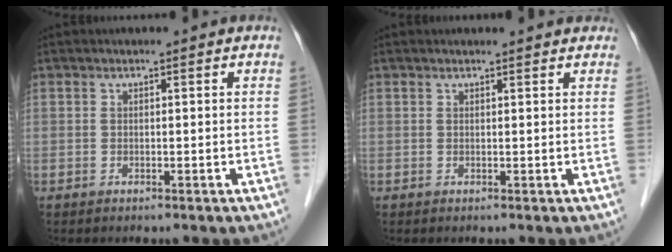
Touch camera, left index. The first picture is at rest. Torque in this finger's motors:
{"motor_torque": [0.31, -0.31, 0.21, 0.03]}